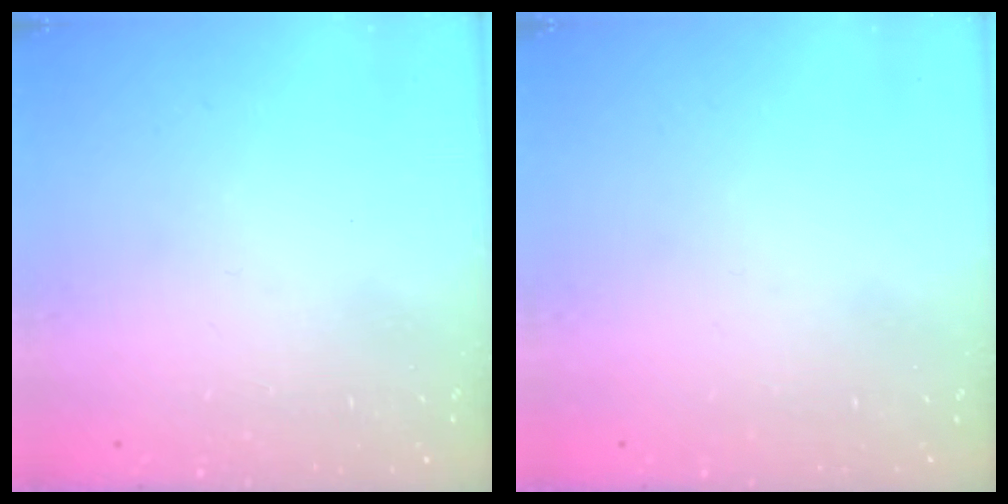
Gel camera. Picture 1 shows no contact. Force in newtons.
{"total": 0.0}